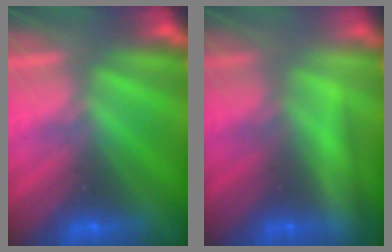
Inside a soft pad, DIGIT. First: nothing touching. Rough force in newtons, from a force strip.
{"total": 2.3}